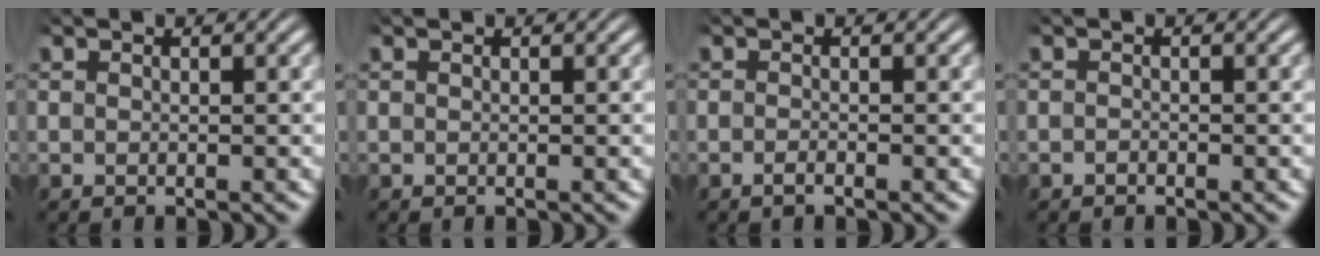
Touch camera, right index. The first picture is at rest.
{"total": 0.0}
{"total": 1.0, "force": [-0.9, 0.0, 0.4], "torque": [-0.012, -0.002, -0.018]}
{"total": 0.6, "force": [-0.6, -0.3, 0.0], "torque": [-0.001, -0.008, -0.007]}